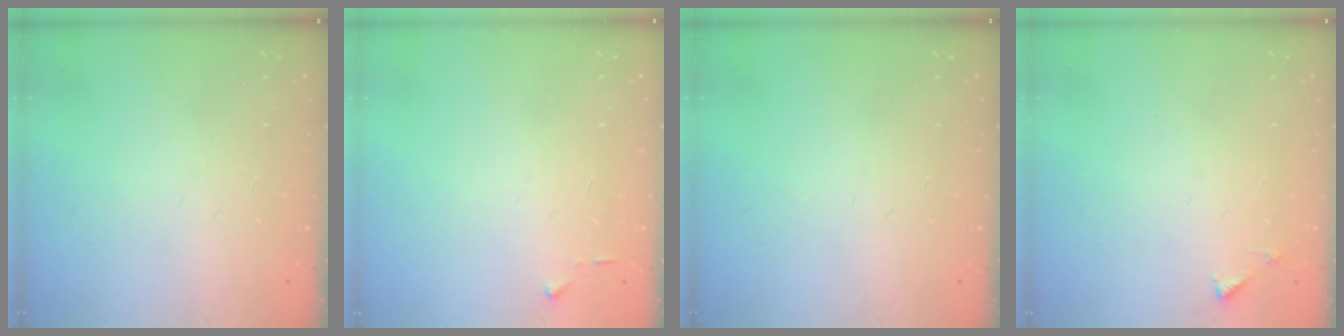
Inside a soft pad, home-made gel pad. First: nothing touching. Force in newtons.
{"total": 3.0, "press": 2.9, "slide": 0.4}
{"total": 0.0}
{"total": 3.2, "press": 3.2, "slide": 0.3}